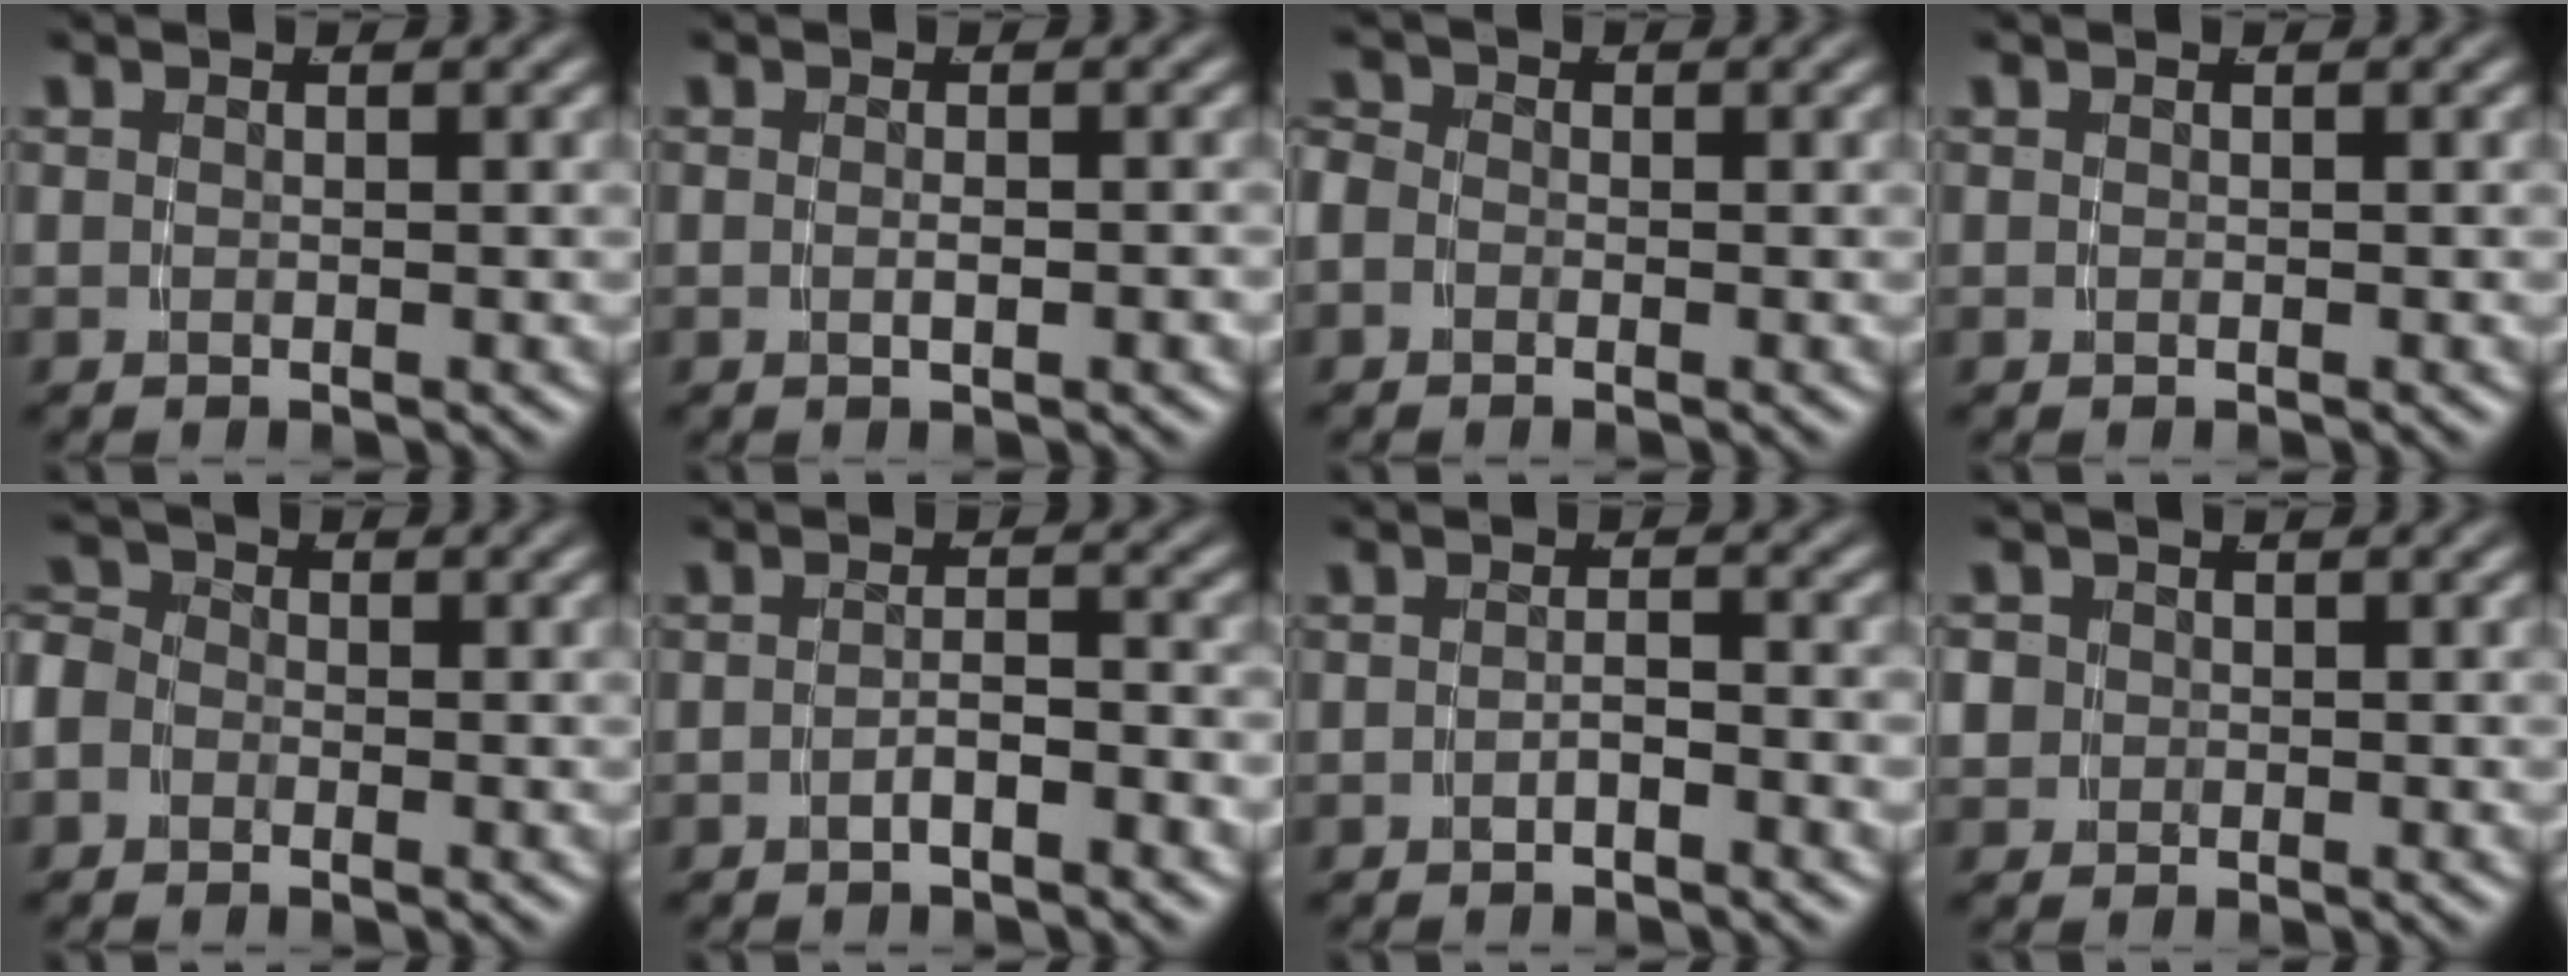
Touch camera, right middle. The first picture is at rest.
{"total": 0.8, "force": [-0.5, -0.1, 0.7], "torque": [-0.012, -0.001, -0.006]}
{"total": 2.3, "force": [-0.6, 2.1, 0.9], "torque": [-0.025, -0.005, -0.016]}
{"total": 0.0}
{"total": 3.3, "force": [-0.8, 3.0, 1.3], "torque": [-0.034, -0.010, -0.017]}
{"total": 2.0, "force": [-1.7, 0.1, 1.0], "torque": [-0.011, 0.000, -0.032]}
{"total": 1.4, "force": [-1.2, -0.1, 0.7], "torque": [-0.008, 0.000, -0.022]}
{"total": 1.9, "force": [-0.1, 1.8, 0.6], "torque": [-0.024, -0.009, 0.003]}